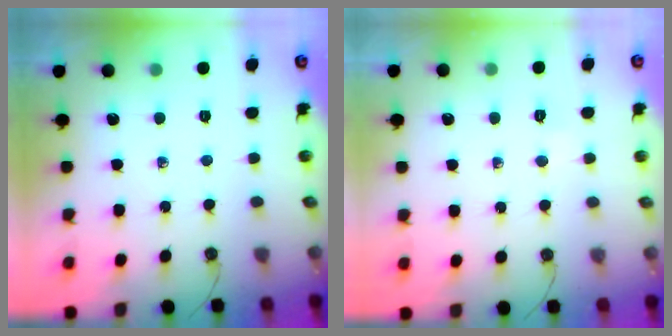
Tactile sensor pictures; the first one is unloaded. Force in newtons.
{"total": 2.6, "press": 2.5, "slide": 0.5}